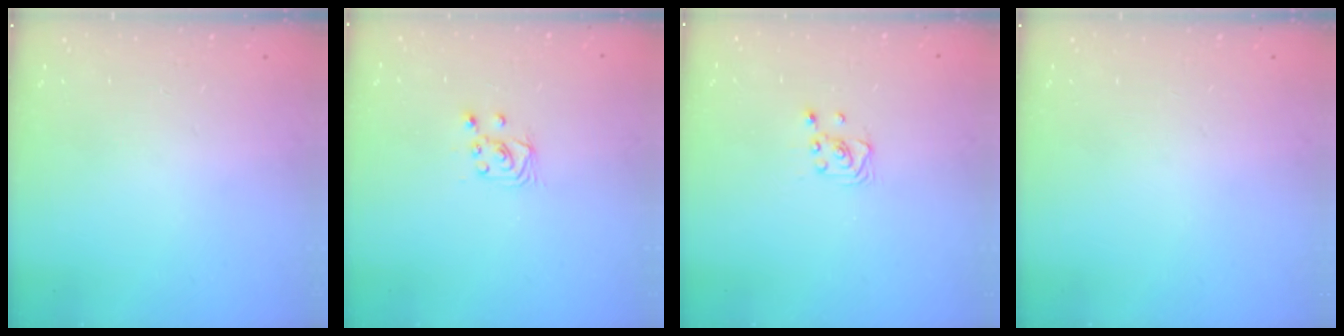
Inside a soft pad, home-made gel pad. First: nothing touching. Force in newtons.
{"total": 3.0, "press": 3.0, "slide": 0.3}
{"total": 2.6, "press": 2.6, "slide": 0.3}
{"total": 0.0}